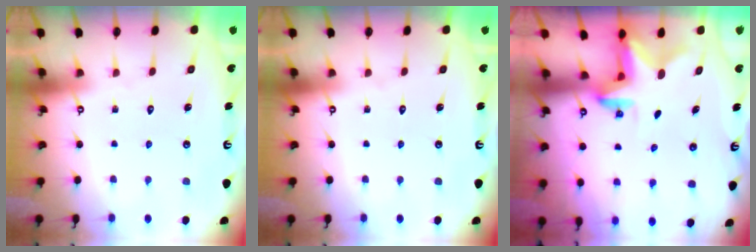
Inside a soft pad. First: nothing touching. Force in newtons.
{"total": 0.0}
{"total": 2.5, "press": 2.4, "slide": 0.4}